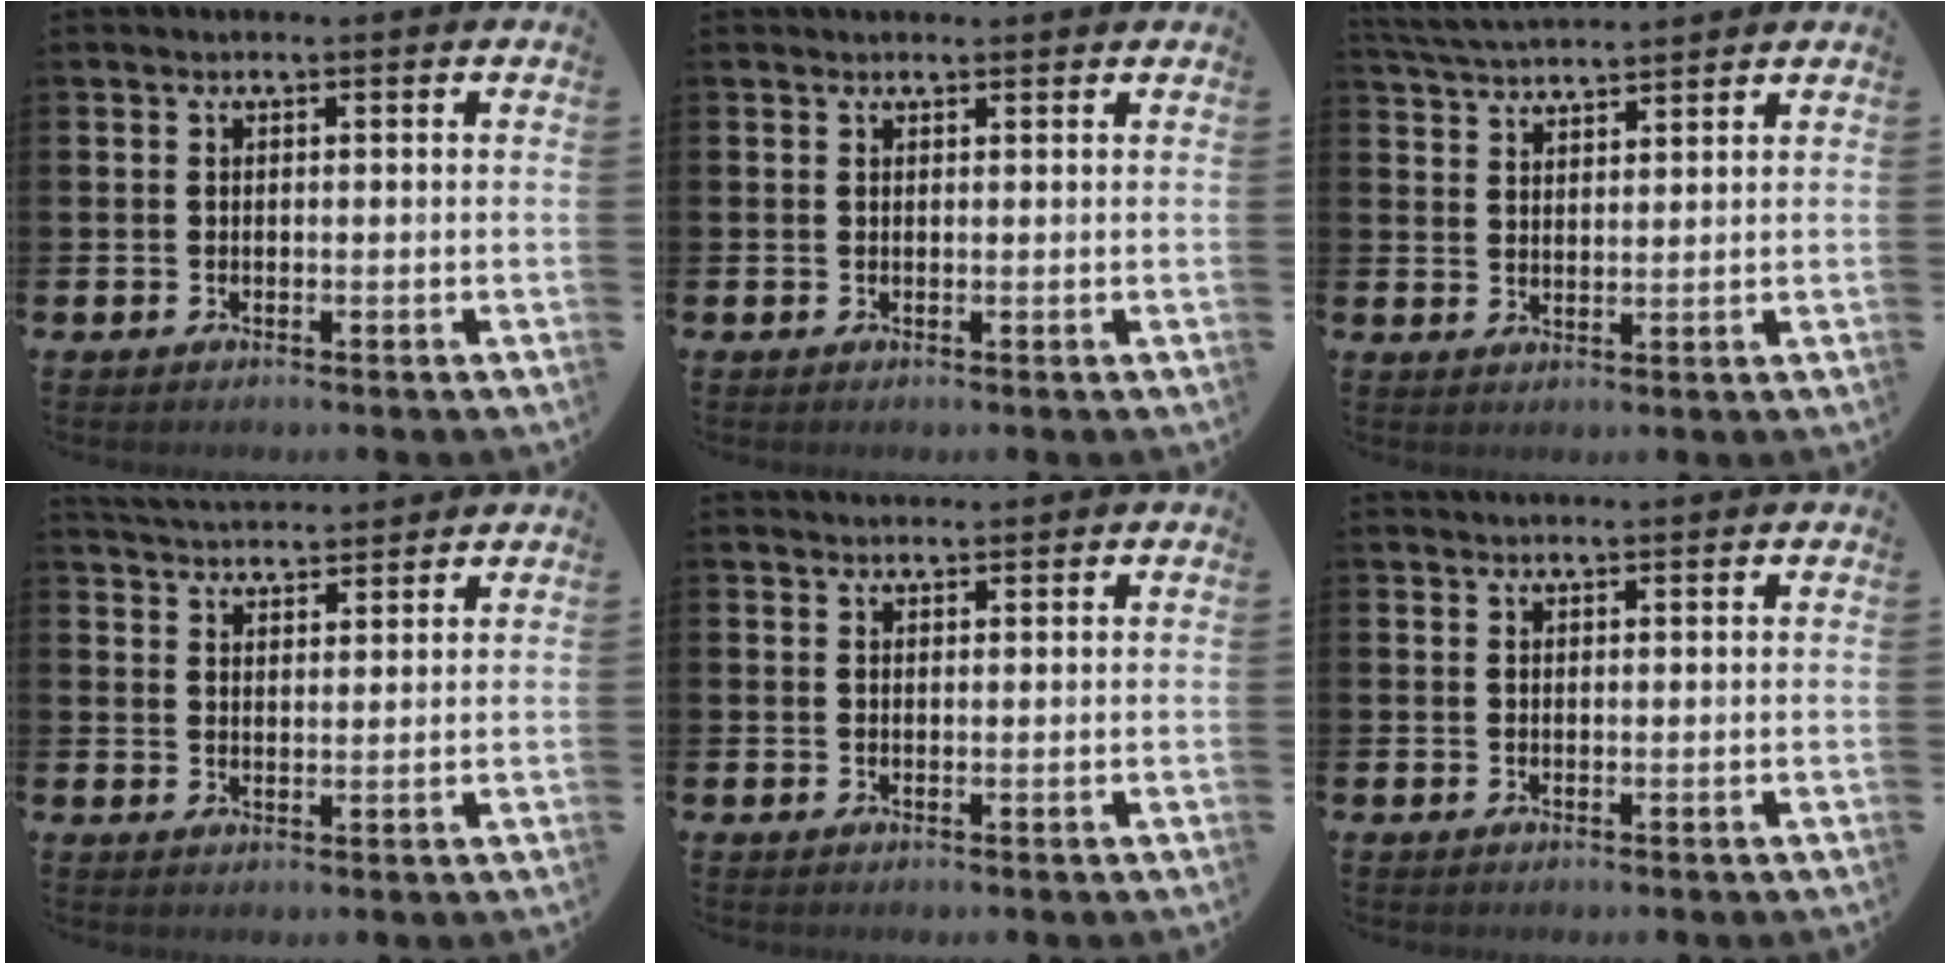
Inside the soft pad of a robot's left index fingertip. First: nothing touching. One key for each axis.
{"total": 0.8, "fx": 0.8, "fy": 0.2, "fz": 0.0, "tx": 0.008, "ty": -0.001, "tz": 0.013}
{"total": 4.2, "fx": 4.2, "fy": 0.5, "fz": 0.4, "tx": -0.024, "ty": -0.019, "tz": 0.076}
{"total": 4.3, "fx": 4.3, "fy": 0.6, "fz": 0.0, "tx": -0.016, "ty": -0.022, "tz": 0.078}
{"total": 1.6, "fx": 1.6, "fy": 0.3, "fz": 0.1, "tx": 0.010, "ty": -0.008, "tz": 0.027}
{"total": 1.1, "fx": 1.1, "fy": 0.0, "fz": 0.0, "tx": 0.008, "ty": -0.004, "tz": 0.019}